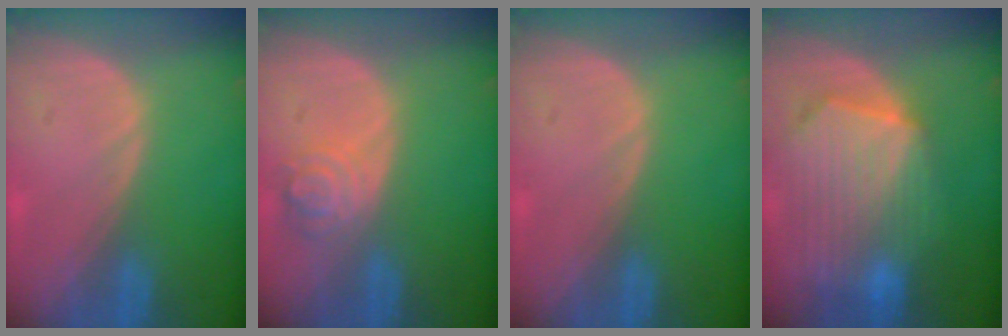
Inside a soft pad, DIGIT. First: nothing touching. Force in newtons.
{"total": 4.4, "press": 4.1, "slide": 1.6}
{"total": 0.0}
{"total": 10.6, "press": 9.2, "slide": 5.2}